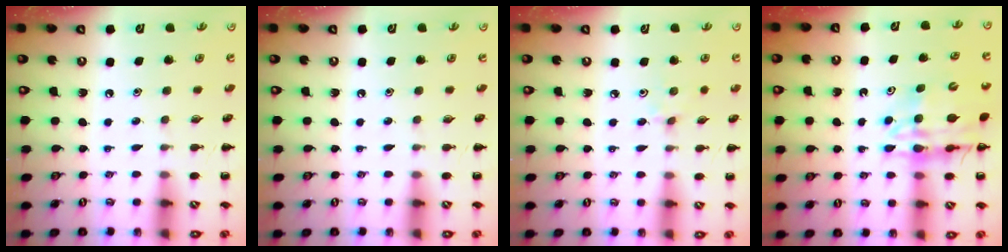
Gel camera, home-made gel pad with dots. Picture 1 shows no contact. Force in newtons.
{"total": 0.0}
{"total": 1.9, "press": 1.8, "slide": 0.7}
{"total": 14.4, "press": 13.9, "slide": 3.5}